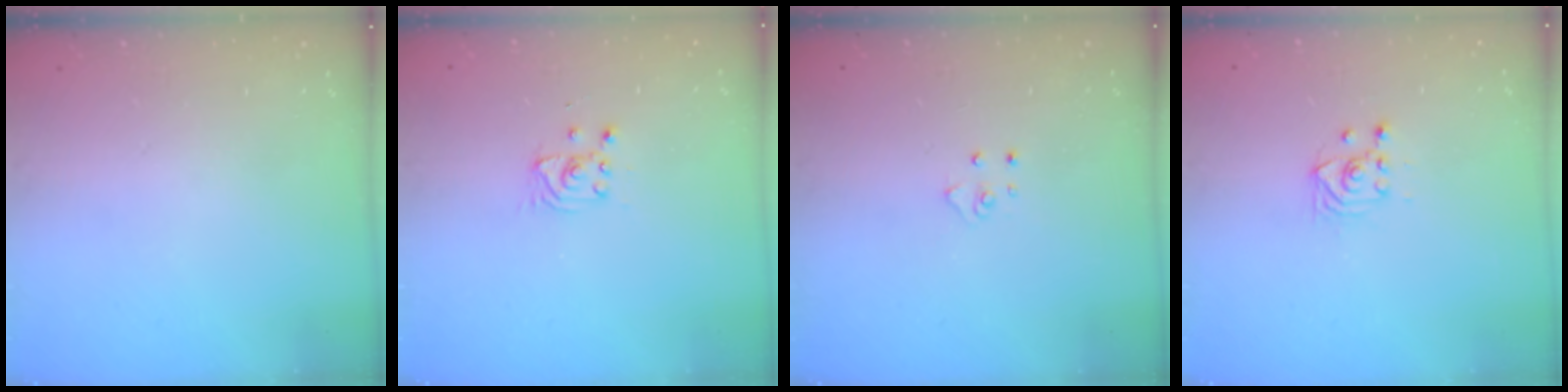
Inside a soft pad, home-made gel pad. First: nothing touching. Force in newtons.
{"total": 2.9, "press": 2.9, "slide": 0.4}
{"total": 4.7, "press": 4.6, "slide": 0.4}
{"total": 3.2, "press": 3.1, "slide": 0.9}